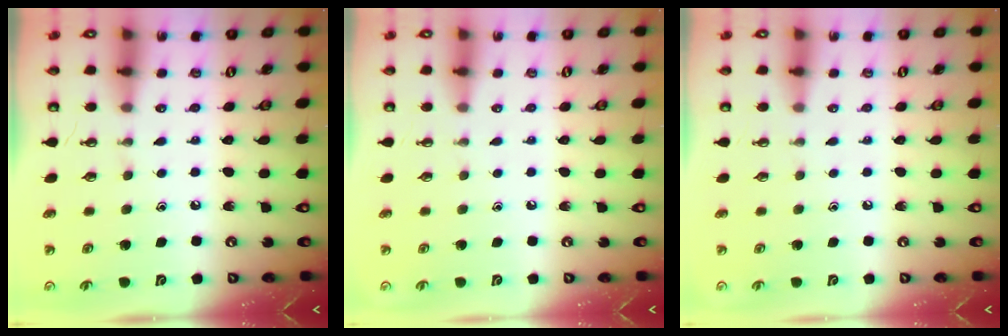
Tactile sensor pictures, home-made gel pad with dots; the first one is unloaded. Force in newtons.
{"total": 0.0}
{"total": 0.0}